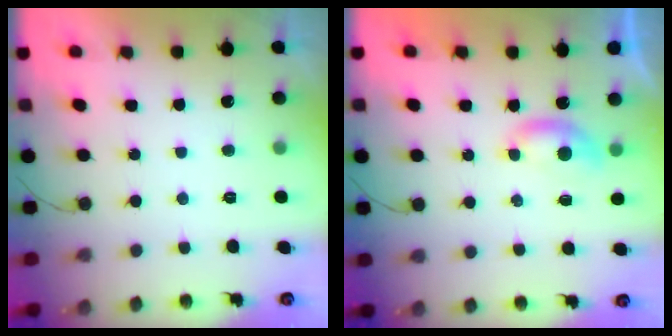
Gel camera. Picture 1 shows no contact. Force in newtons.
{"total": 4.4, "press": 4.4, "slide": 0.5}